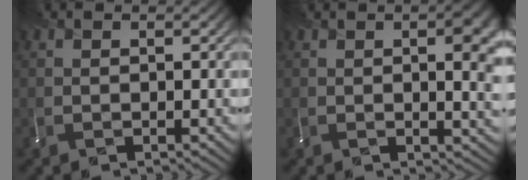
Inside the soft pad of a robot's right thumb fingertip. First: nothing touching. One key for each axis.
{"total": 6.4, "fx": 1.3, "fy": 2.1, "fz": 5.9, "tx": -0.058, "ty": 0.008, "tz": 0.016}